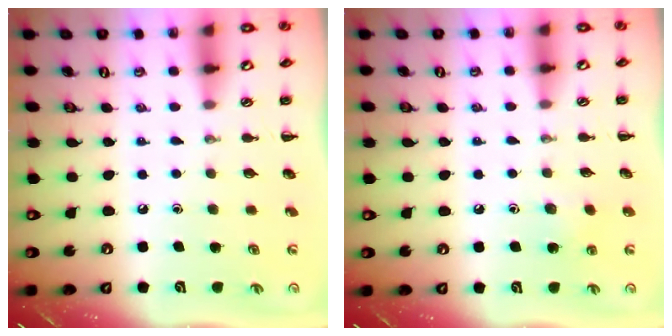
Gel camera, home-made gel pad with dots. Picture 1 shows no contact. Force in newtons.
{"total": 5.7, "press": 5.5, "slide": 1.5}